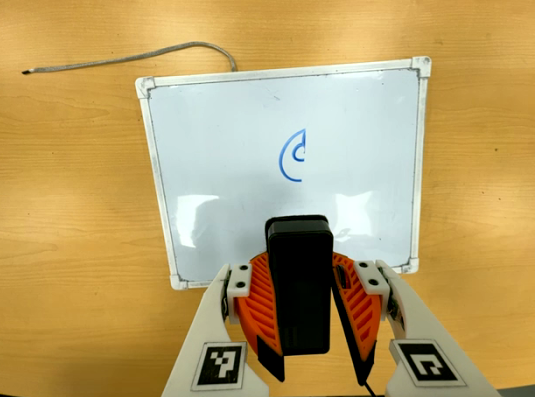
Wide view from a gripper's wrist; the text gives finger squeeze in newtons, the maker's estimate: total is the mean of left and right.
{"total": 10.6, "left": 10.2, "right": 11.0}